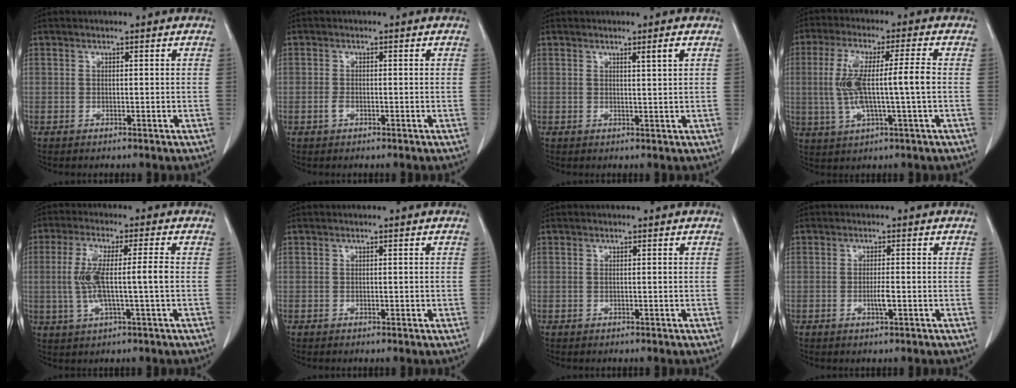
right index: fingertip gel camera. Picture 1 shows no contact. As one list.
[{"total": 1.0, "force": [-0.5, 0.5, 0.8], "torque": [-0.017, 0.001, -0.008]}, {"total": 1.6, "force": [0.9, -0.4, 1.3], "torque": [-0.023, -0.006, 0.016]}, {"total": 10.5, "force": [-0.3, 0.7, 10.5], "torque": [-0.214, 0.013, -0.004]}, {"total": 8.7, "force": [-0.4, 0.6, 8.7], "torque": [-0.180, 0.008, -0.008]}, {"total": 0.7, "force": [0.0, 0.4, 0.6], "torque": [-0.008, -0.001, 0.001]}, {"total": 0.6, "force": [0.1, 0.1, 0.6], "torque": [-0.014, 0.000, 0.004]}, {"total": 2.2, "force": [-0.6, 0.2, 2.1], "torque": [-0.042, -0.002, -0.010]}]